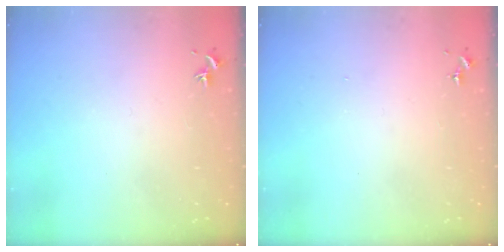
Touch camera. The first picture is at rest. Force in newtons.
{"total": 0.0}